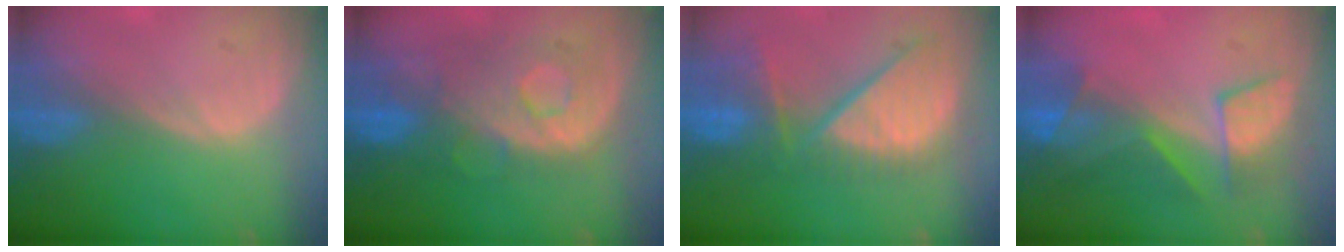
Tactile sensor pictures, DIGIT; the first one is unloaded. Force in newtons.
{"total": 9.6, "press": 8.9, "slide": 3.6}
{"total": 11.5, "press": 10.4, "slide": 5.0}
{"total": 8.0, "press": 7.5, "slide": 2.8}